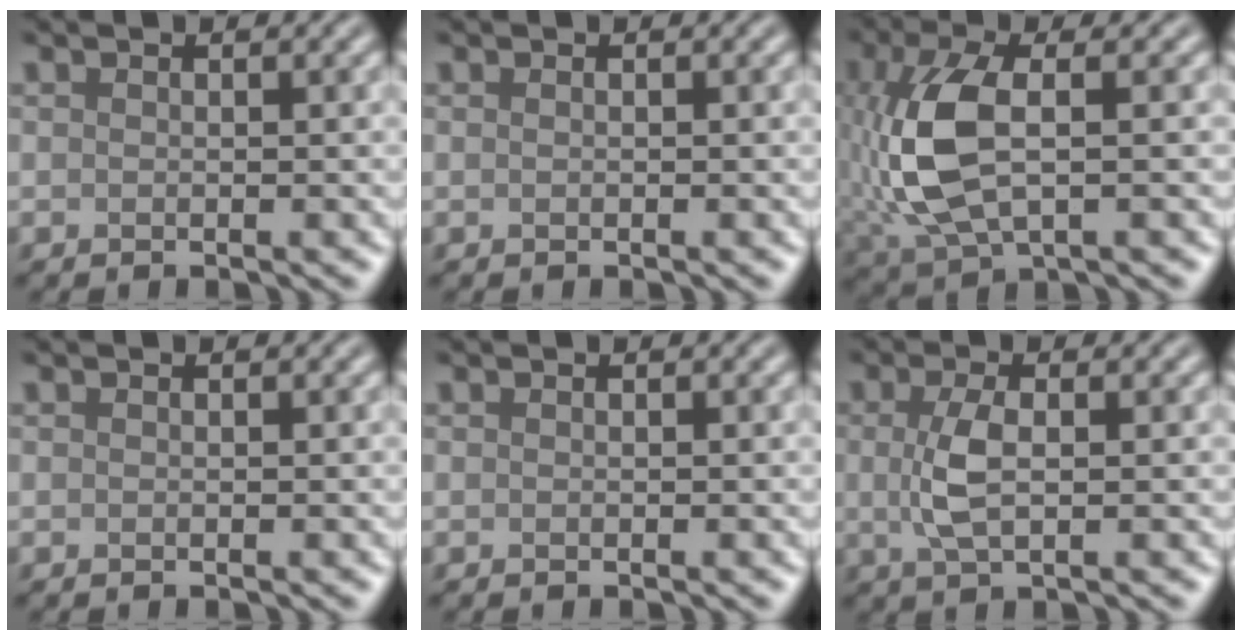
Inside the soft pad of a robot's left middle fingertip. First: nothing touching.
{"total": 0.0}
{"total": 7.8, "force": [-0.4, 3.9, 6.7], "torque": [-0.164, 0.003, -0.006]}
{"total": 0.0}
{"total": 0.0}
{"total": 3.2, "force": [0.2, 1.3, 2.9], "torque": [-0.071, 0.000, 0.002]}